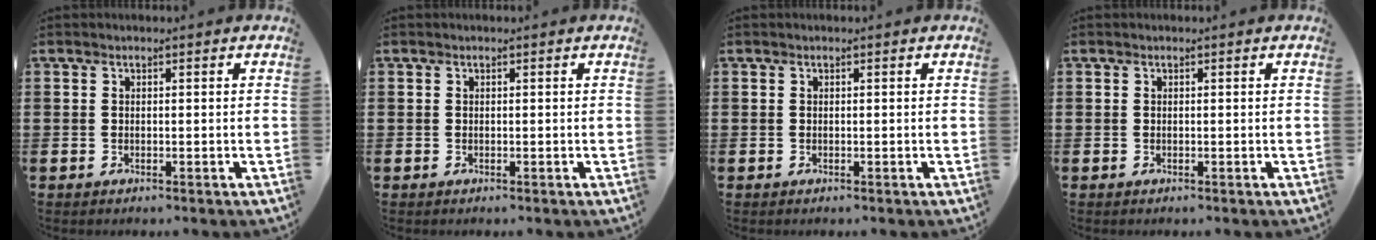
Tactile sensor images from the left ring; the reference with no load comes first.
{"total": 0.0}
{"total": 0.0}
{"total": 0.0}